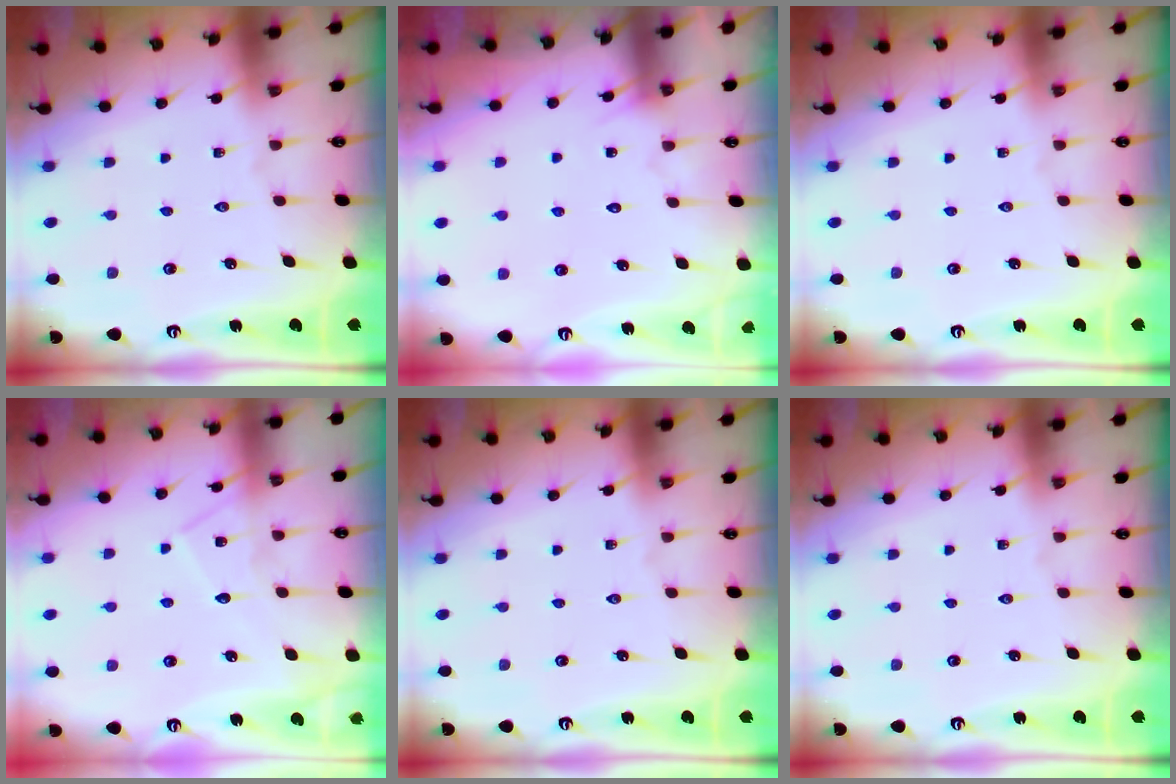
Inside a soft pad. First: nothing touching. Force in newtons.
{"total": 5.6, "press": 5.5, "slide": 0.4}
{"total": 0.0}
{"total": 8.6, "press": 8.5, "slide": 0.8}
{"total": 0.0}
{"total": 0.0}